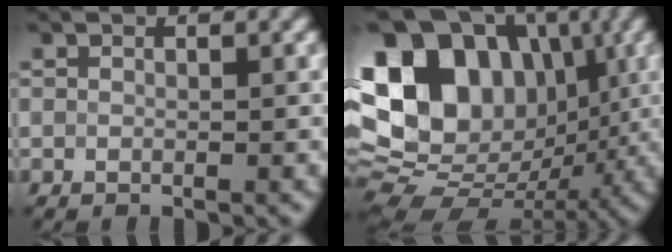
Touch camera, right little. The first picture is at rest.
{"total": 18.1, "force": [3.9, 13.7, 11.2], "torque": [-0.187, 0.034, 0.066]}